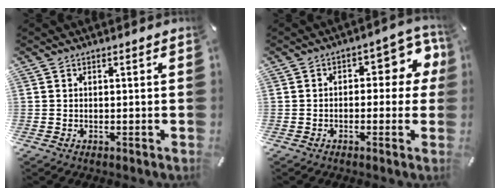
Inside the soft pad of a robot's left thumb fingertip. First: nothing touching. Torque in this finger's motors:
{"motor_torque": [0.15, 0.08, 0.28, 0.20, 0.02]}